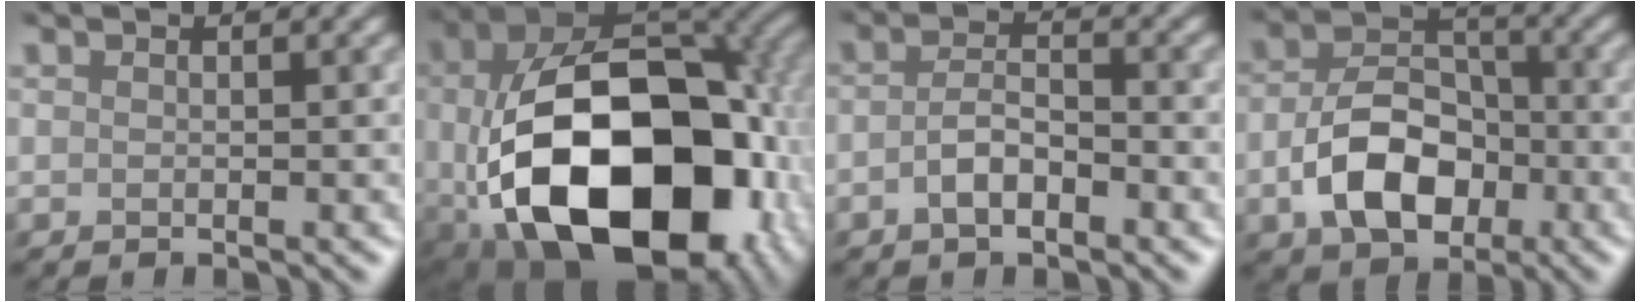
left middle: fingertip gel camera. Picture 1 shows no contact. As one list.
[{"total": 19.4, "force": [-3.1, 12.7, 14.3], "torque": [-0.287, -0.051, -0.018]}, {"total": 2.4, "force": [-1.2, 0.9, 1.9], "torque": [-0.043, 0.006, -0.026]}, {"total": 6.9, "force": [-2.3, 4.6, 4.5], "torque": [-0.086, 0.005, -0.043]}]